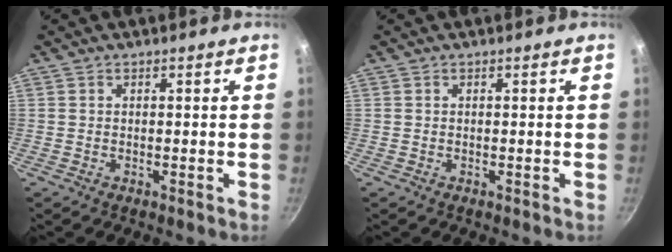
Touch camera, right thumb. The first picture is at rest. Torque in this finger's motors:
{"motor_torque": [-0.08, -0.08, 0.14, 0.08, -0.01]}